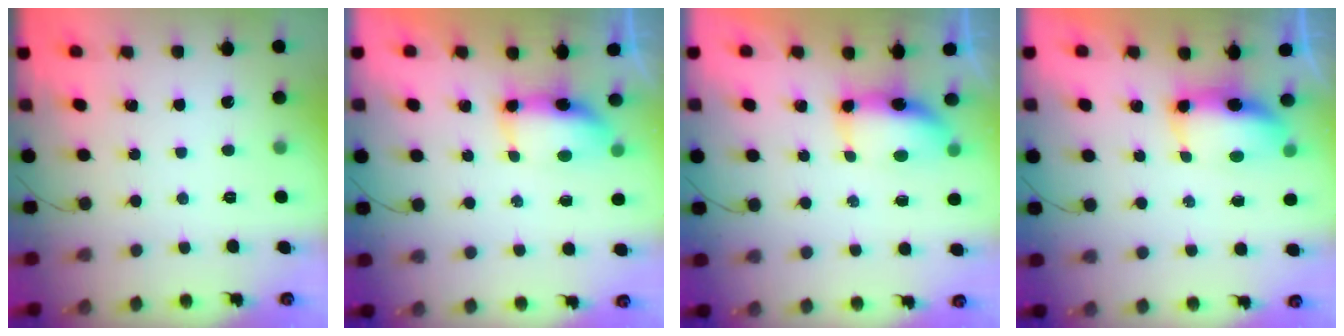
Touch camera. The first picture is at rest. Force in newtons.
{"total": 6.9, "press": 6.8, "slide": 0.7}
{"total": 7.4, "press": 7.3, "slide": 1.1}
{"total": 14.5, "press": 9.5, "slide": 10.9}